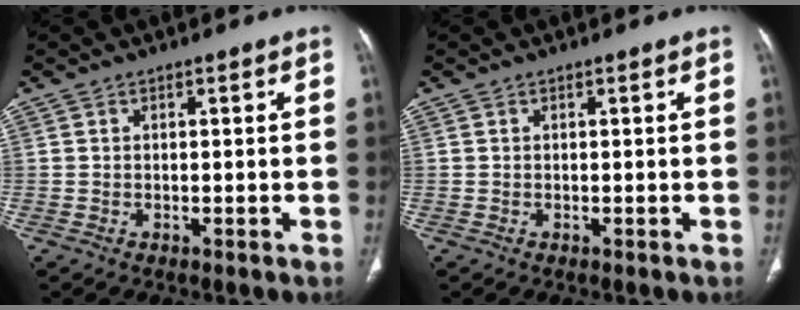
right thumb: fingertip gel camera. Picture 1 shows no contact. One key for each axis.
{"total": 0.0}